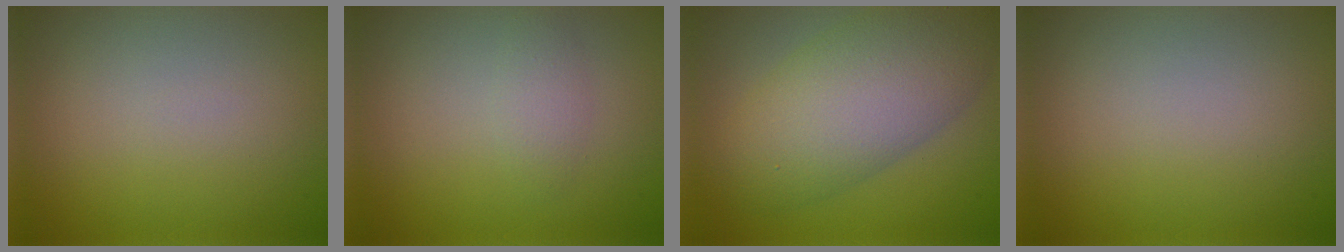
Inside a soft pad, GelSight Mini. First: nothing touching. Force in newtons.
{"total": 1.4, "press": 1.4, "slide": 0.1}
{"total": 8.6, "press": 8.6, "slide": 0.6}
{"total": 0.0}